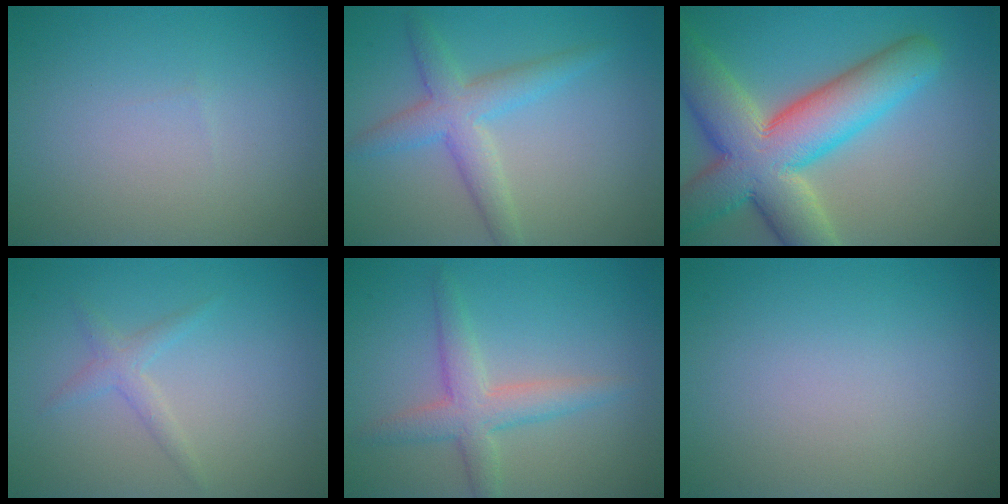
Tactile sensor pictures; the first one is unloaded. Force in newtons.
{"total": 3.9, "press": 3.9, "slide": 0.1}
{"total": 11.8, "press": 11.7, "slide": 1.3}
{"total": 1.4, "press": 1.4, "slide": 0.1}
{"total": 3.6, "press": 3.6, "slide": 0.3}
{"total": 0.0}